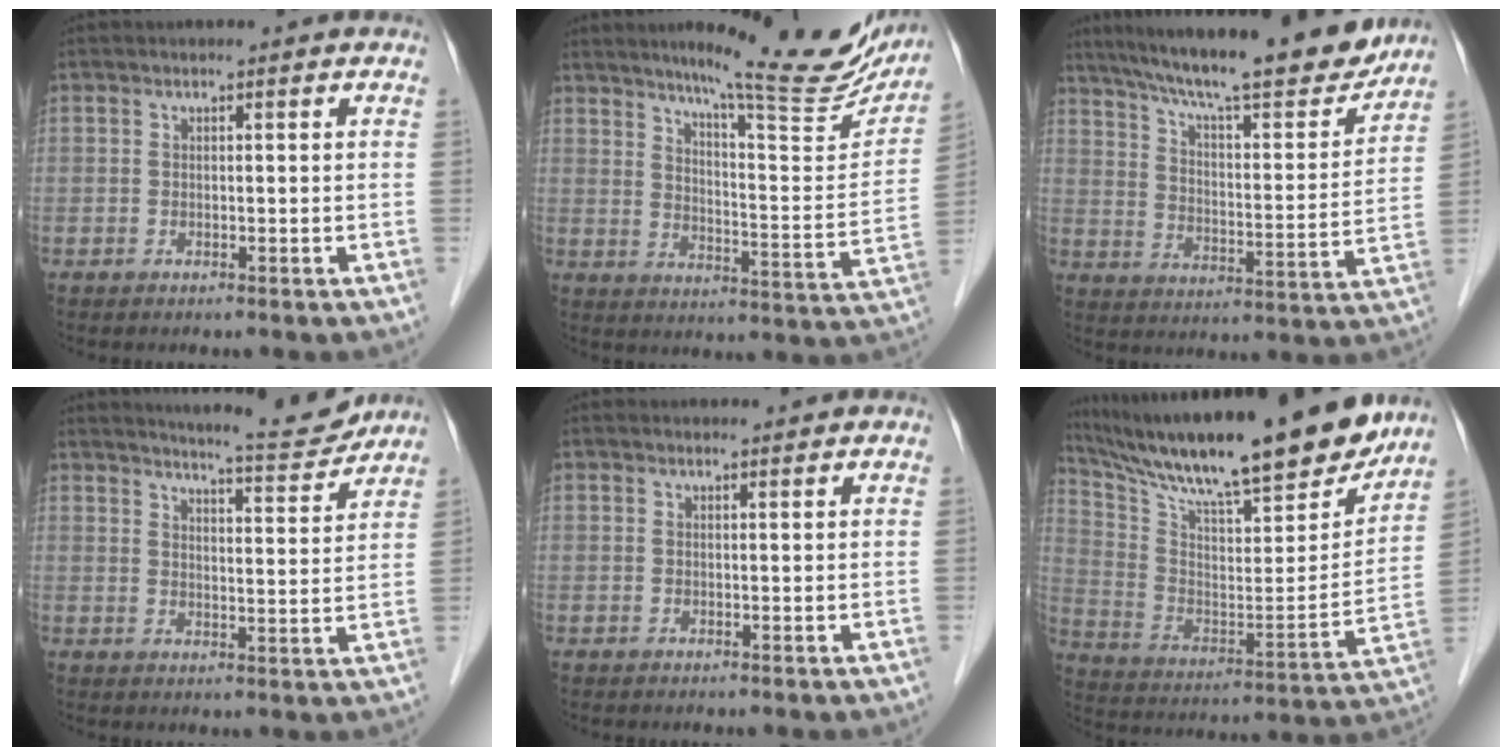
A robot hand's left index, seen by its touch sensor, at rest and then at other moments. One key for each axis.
{"total": 18.9, "fx": 15.9, "fy": 2.3, "fz": 10.0, "tx": -0.130, "ty": -0.037, "tz": 0.205}
{"total": 21.6, "fx": 18.7, "fy": 2.5, "fz": 10.5, "tx": -0.174, "ty": -0.010, "tz": 0.271}
{"total": 9.5, "fx": 9.2, "fy": 0.0, "fz": 2.3, "tx": -0.040, "ty": -0.013, "tz": 0.123}
{"total": 1.1, "fx": 1.0, "fy": 0.2, "fz": 0.1, "tx": -0.011, "ty": 0.004, "tz": 0.017}
{"total": 27.7, "fx": 22.9, "fy": 3.9, "fz": 15.0, "tx": -0.267, "ty": -0.021, "tz": 0.350}